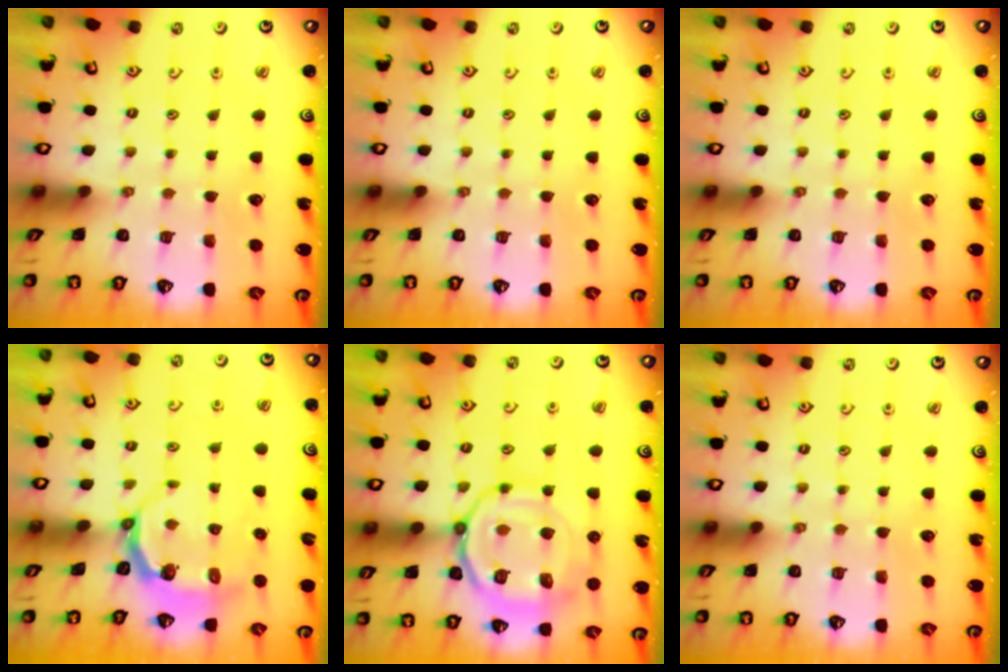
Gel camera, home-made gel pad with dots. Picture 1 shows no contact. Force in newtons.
{"total": 0.0}
{"total": 0.0}
{"total": 4.8, "press": 3.7, "slide": 3.1}
{"total": 15.3, "press": 15.3, "slide": 1.4}
{"total": 0.0}